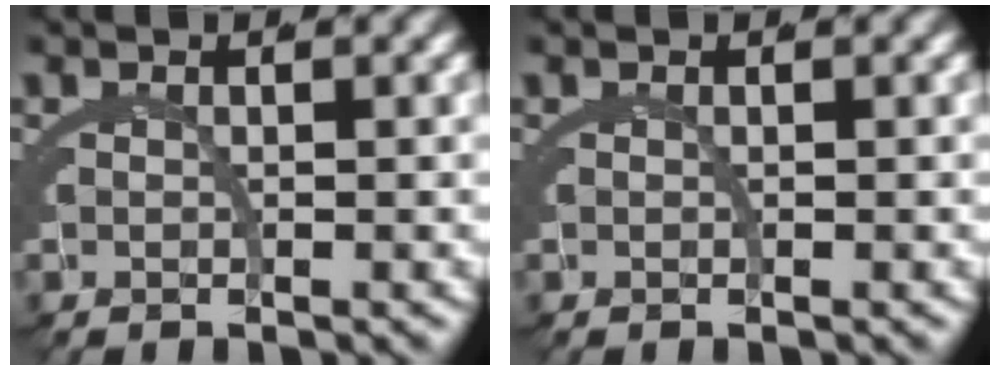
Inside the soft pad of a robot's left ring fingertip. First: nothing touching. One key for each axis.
{"total": 0.0}